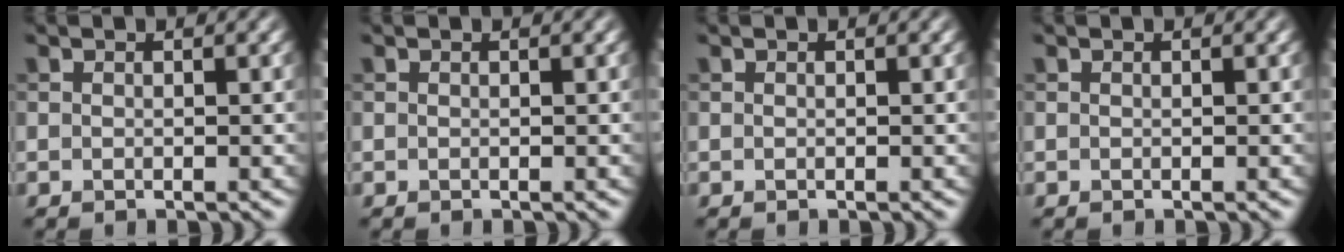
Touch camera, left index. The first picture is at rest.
{"total": 0.0}
{"total": 0.0}
{"total": 0.0}